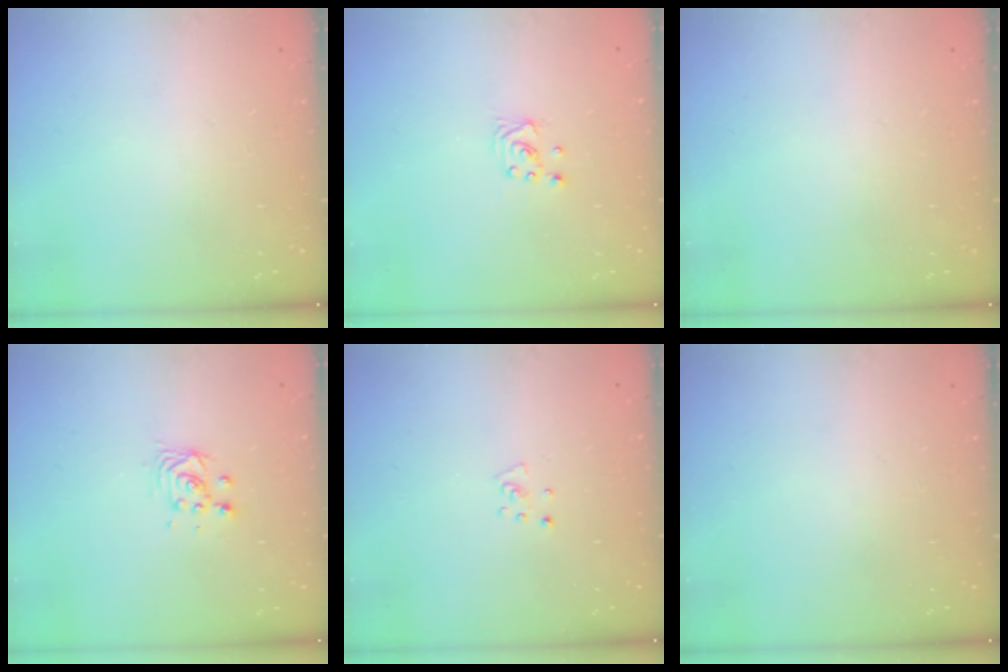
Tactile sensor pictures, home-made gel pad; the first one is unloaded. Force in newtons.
{"total": 2.3, "press": 2.3, "slide": 0.2}
{"total": 0.0}
{"total": 3.5, "press": 3.5, "slide": 0.2}
{"total": 3.1, "press": 3.1, "slide": 0.3}
{"total": 0.0}